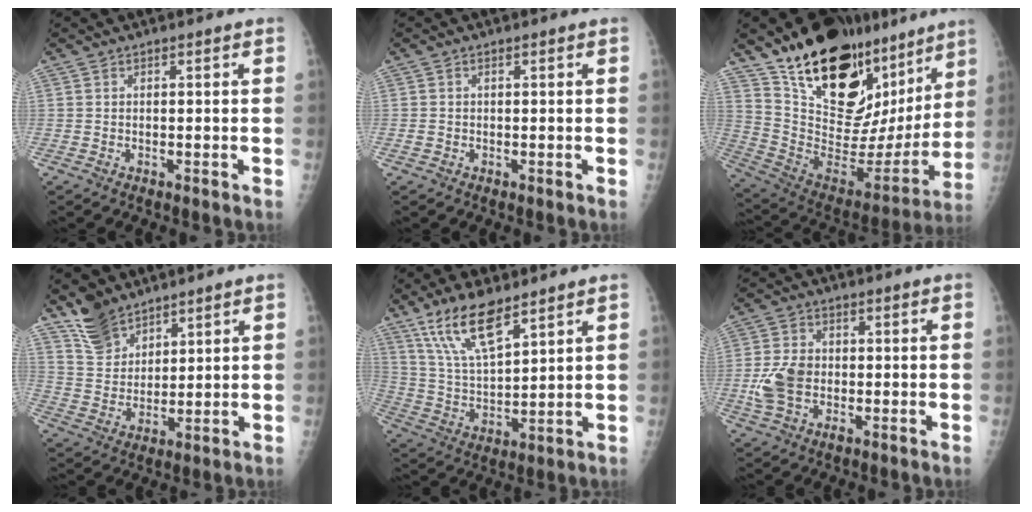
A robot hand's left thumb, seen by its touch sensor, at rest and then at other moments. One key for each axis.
{"total": 0.9, "fx": -0.3, "fy": 0.7, "fz": 0.3, "tx": -0.002, "ty": 0.002, "tz": -0.004}
{"total": 32.5, "fx": 19.5, "fy": 16.0, "fz": 20.5, "tx": -0.288, "ty": -0.059, "tz": 0.326}
{"total": 8.0, "fx": 6.4, "fy": 4.2, "fz": 2.2, "tx": -0.022, "ty": -0.037, "tz": 0.136}
{"total": 12.3, "fx": 8.4, "fy": 3.8, "fz": 8.1, "tx": -0.144, "ty": -0.039, "tz": 0.172}
{"total": 7.7, "fx": -1.1, "fy": 5.4, "fz": 5.4, "tx": -0.101, "ty": 0.008, "tz": -0.020}